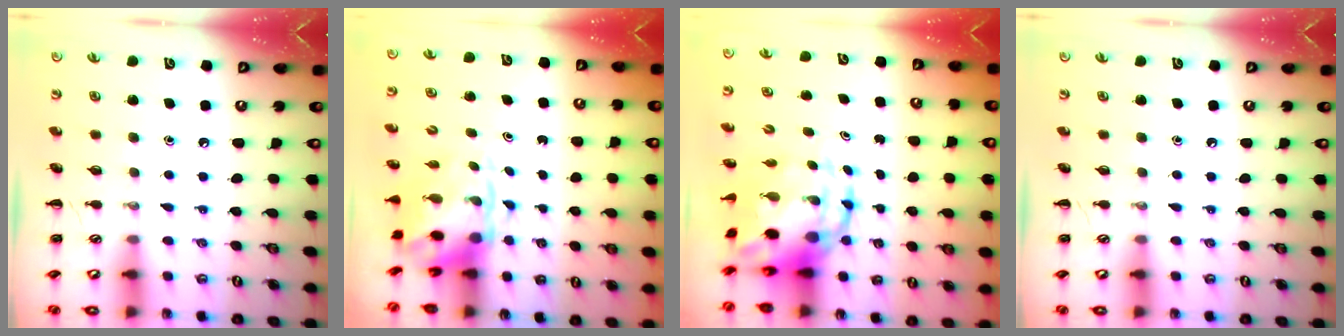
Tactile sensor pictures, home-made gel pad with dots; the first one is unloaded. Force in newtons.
{"total": 4.3, "press": 4.2, "slide": 0.9}
{"total": 10.0, "press": 9.7, "slide": 2.4}
{"total": 0.0}